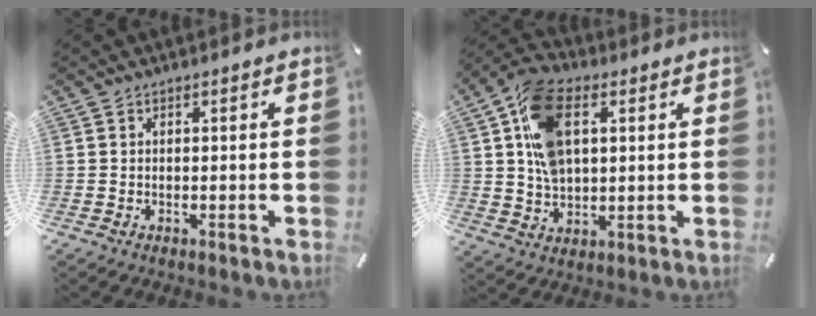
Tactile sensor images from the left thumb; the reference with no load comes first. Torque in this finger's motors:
{"motor_torque": [1.72, 2.73, 1.46, -1.24, 0.60]}